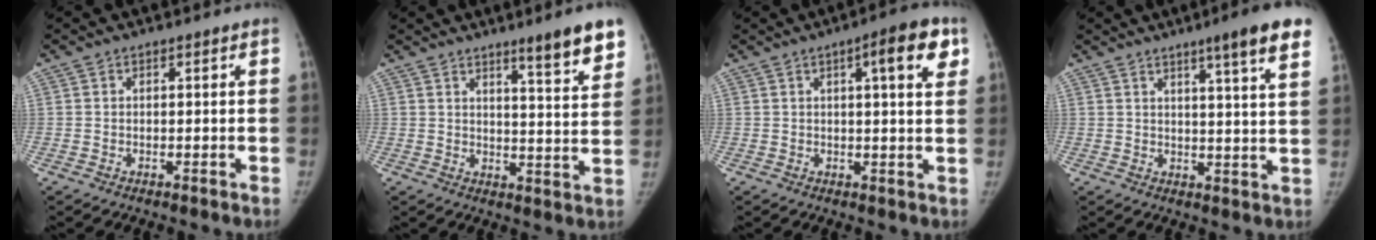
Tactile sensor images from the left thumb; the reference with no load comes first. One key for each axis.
{"total": 9.9, "fx": 6.7, "fy": 0.9, "fz": 7.2, "tx": -0.078, "ty": -0.041, "tz": 0.092}
{"total": 8.2, "fx": 3.5, "fy": 1.8, "fz": 7.2, "tx": -0.080, "ty": -0.004, "tz": 0.039}
{"total": 11.6, "fx": 7.5, "fy": 0.4, "fz": 8.9, "tx": -0.108, "ty": -0.030, "tz": 0.085}